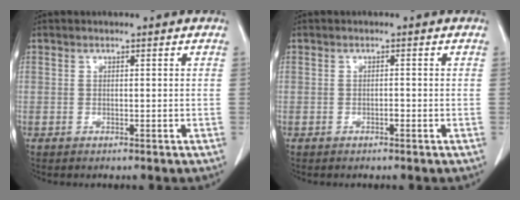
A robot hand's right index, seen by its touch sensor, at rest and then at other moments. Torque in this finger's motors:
{"motor_torque": [-0.07, 0.08, 0.08, 0.01]}